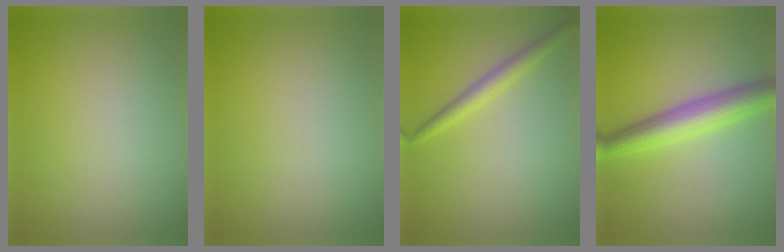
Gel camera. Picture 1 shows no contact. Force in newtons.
{"total": 0.0}
{"total": 2.0, "press": 2.0, "slide": 0.1}
{"total": 5.0, "press": 5.0, "slide": 0.1}